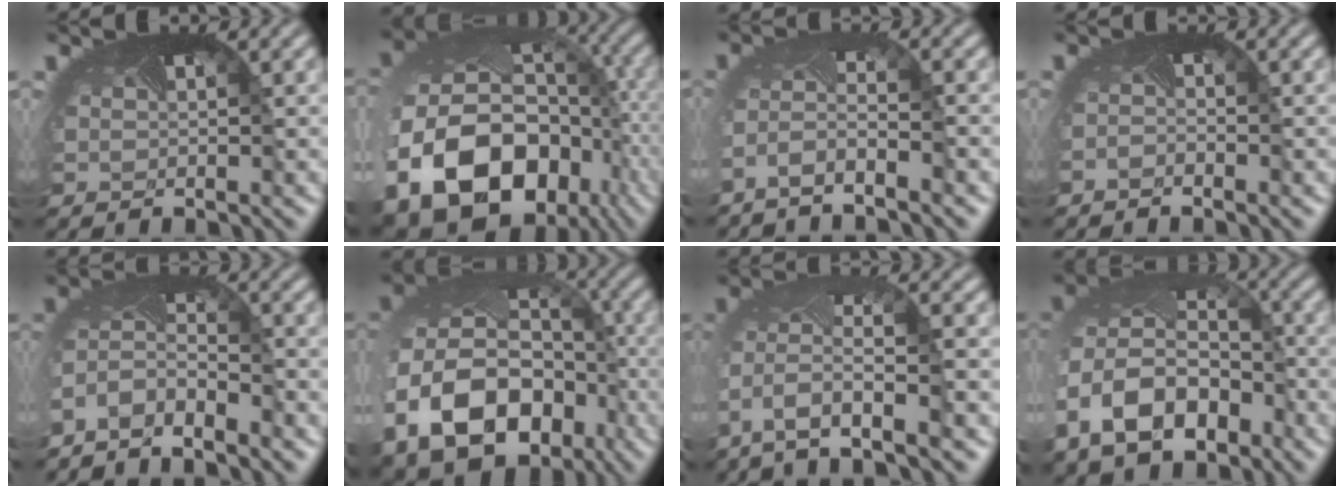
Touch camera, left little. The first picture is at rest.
{"total": 19.6, "force": [-7.1, 14.8, 10.7], "torque": [-0.247, -0.067, -0.087]}
{"total": 2.9, "force": [-2.5, 0.1, 1.4], "torque": [-0.054, -0.015, -0.052]}
{"total": 1.1, "force": [-1.0, -0.2, -0.4], "torque": [-0.016, -0.014, -0.017]}
{"total": 3.8, "force": [-3.5, 0.9, 1.2], "torque": [-0.046, -0.019, -0.070]}
{"total": 15.9, "force": [-5.6, 12.2, 8.5], "torque": [-0.206, -0.043, -0.072]}
{"total": 6.9, "force": [-3.6, 2.6, 5.3], "torque": [-0.146, -0.030, -0.059]}
{"total": 11.6, "force": [-4.5, 8.5, 6.4], "torque": [-0.171, -0.037, -0.067]}